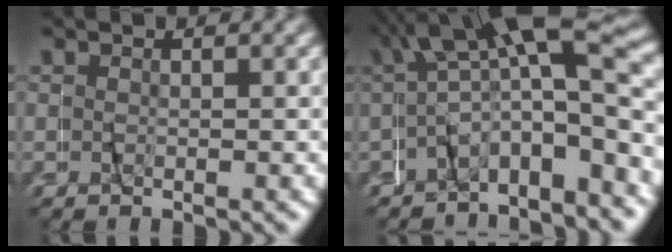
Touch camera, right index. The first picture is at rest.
{"total": 7.6, "force": [-0.4, 4.4, 6.2], "torque": [-0.100, 0.004, -0.014]}